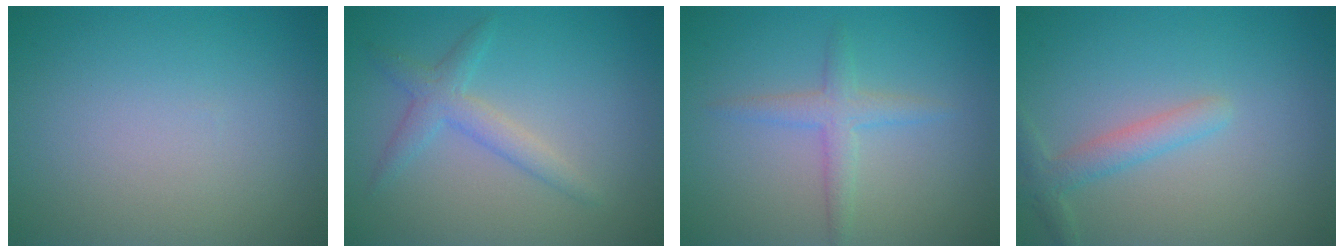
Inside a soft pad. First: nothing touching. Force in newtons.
{"total": 2.4, "press": 2.4, "slide": 0.0}
{"total": 2.0, "press": 2.0, "slide": 0.1}
{"total": 2.1, "press": 2.1, "slide": 0.1}